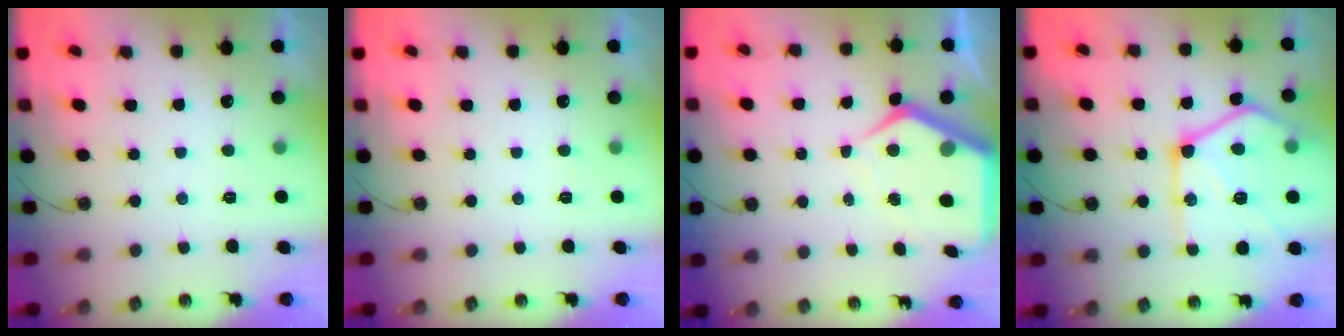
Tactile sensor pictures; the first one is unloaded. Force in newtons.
{"total": 0.0}
{"total": 9.0, "press": 8.9, "slide": 0.8}
{"total": 24.2, "press": 24.1, "slide": 1.8}